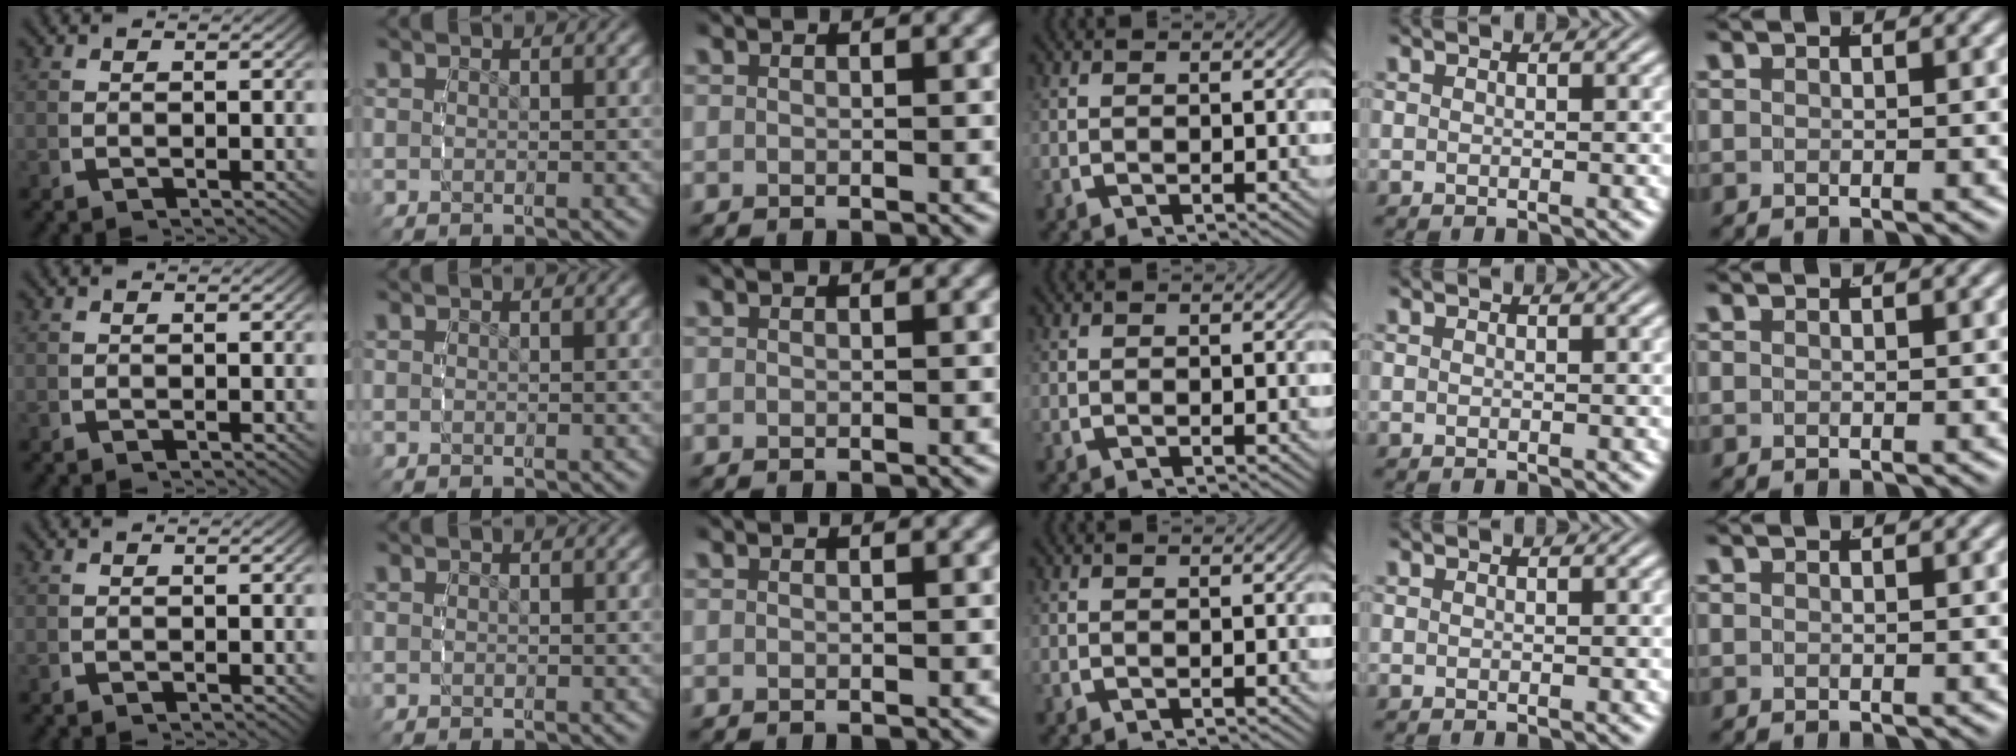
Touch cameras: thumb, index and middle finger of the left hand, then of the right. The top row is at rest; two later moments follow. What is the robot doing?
{"motion": "grasp_and_lifting", "object": "backpack"}